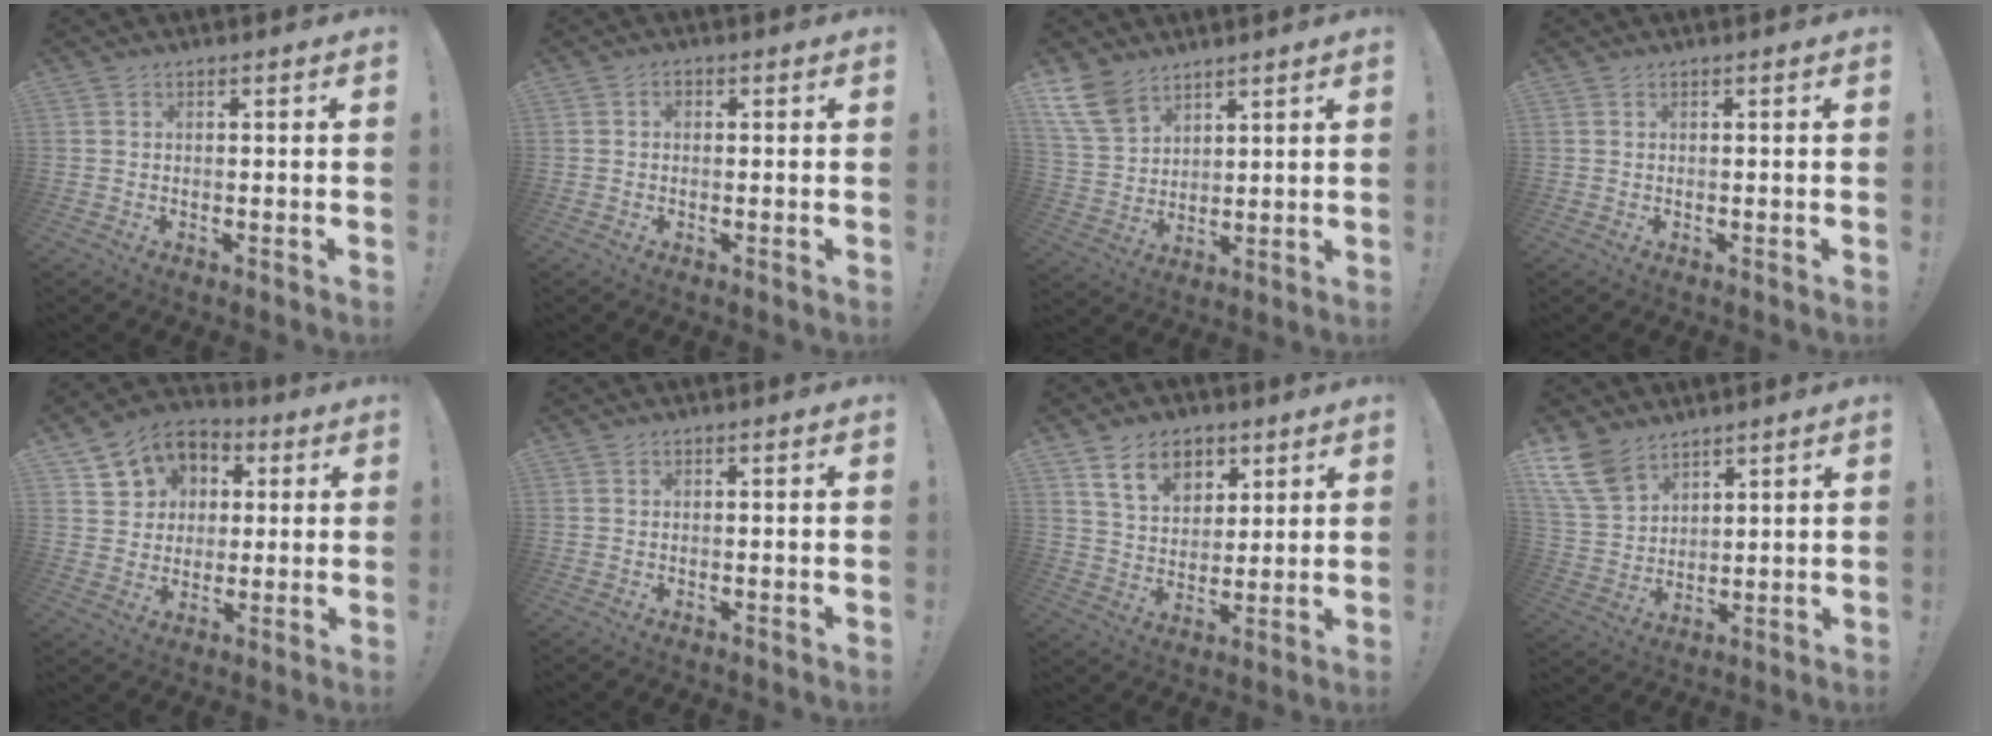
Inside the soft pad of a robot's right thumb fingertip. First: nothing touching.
{"total": 1.1, "force": [-0.3, 0.8, 0.7], "torque": [-0.006, 0.002, -0.007]}
{"total": 11.8, "force": [8.1, 7.2, 4.6], "torque": [-0.090, -0.040, 0.163]}
{"total": 0.0}
{"total": 9.8, "force": [3.3, 8.9, 2.5], "torque": [-0.041, -0.017, 0.072]}
{"total": 0.0}
{"total": 12.6, "force": [6.9, 8.5, 6.1], "torque": [-0.096, -0.030, 0.133]}
{"total": 12.7, "force": [8.8, 7.6, 5.0], "torque": [-0.109, -0.041, 0.178]}